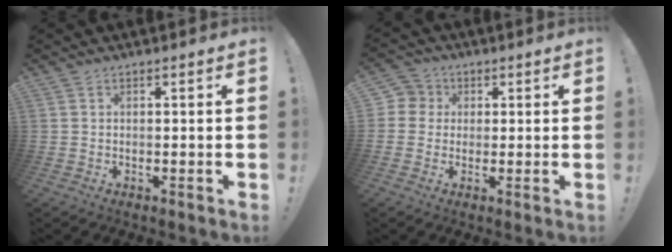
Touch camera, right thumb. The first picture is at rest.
{"total": 4.6, "force": [0.6, 4.5, 0.8], "torque": [-0.013, 0.000, 0.011]}